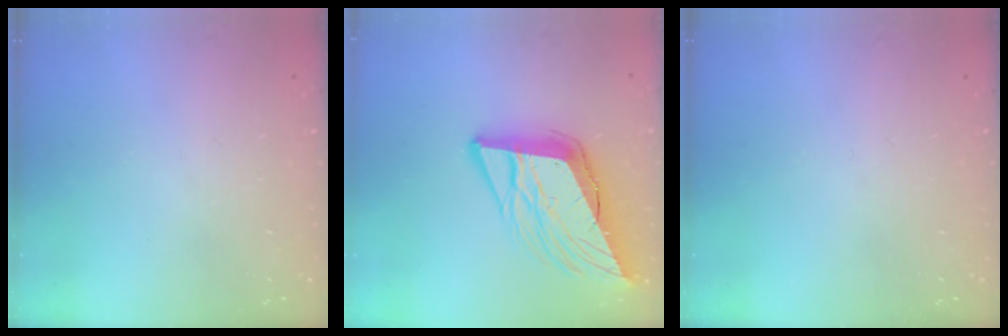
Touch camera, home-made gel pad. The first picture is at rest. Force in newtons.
{"total": 15.9, "press": 15.6, "slide": 3.0}
{"total": 0.0}